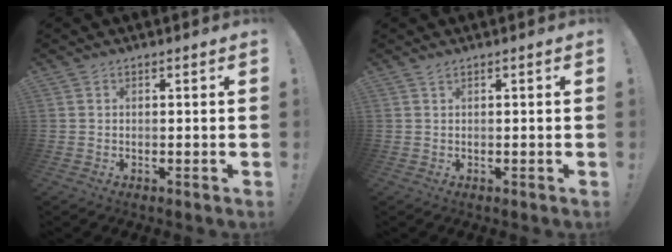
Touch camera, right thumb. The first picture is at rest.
{"total": 0.9, "force": [0.8, 0.1, 0.3], "torque": [-0.006, 0.002, 0.015]}